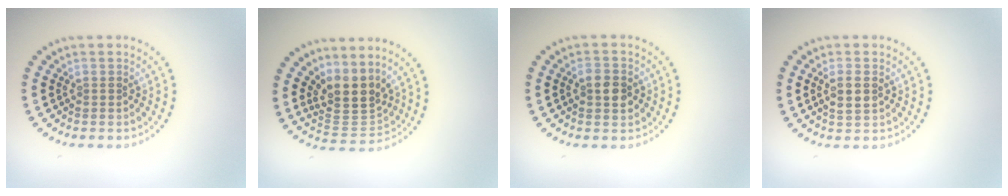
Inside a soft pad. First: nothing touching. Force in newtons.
{"total": 3.8, "press": 3.1, "slide": 2.2}
{"total": 2.5, "press": 2.5, "slide": 0.2}
{"total": 2.1, "press": 2.0, "slide": 0.6}